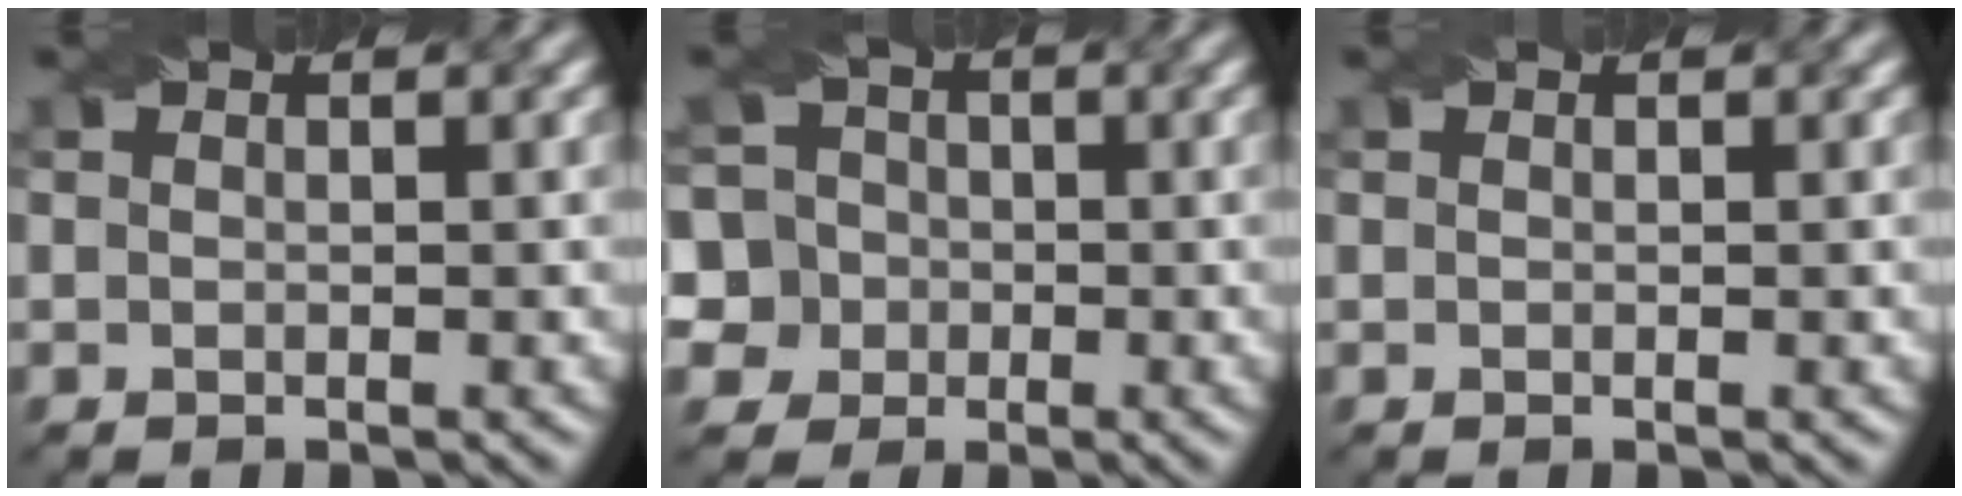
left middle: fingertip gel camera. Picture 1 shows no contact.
{"total": 8.5, "force": [-1.2, 8.0, 2.4], "torque": [-0.055, 0.022, -0.048]}
{"total": 0.0}